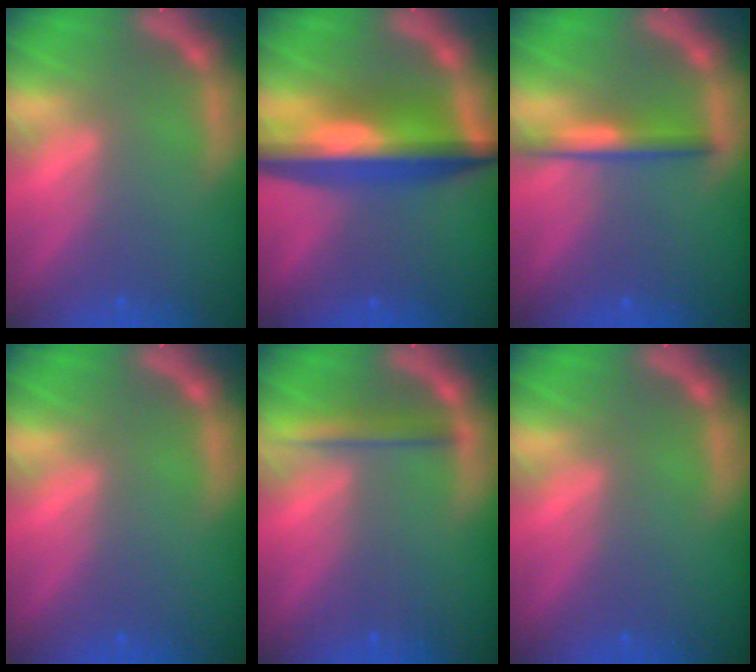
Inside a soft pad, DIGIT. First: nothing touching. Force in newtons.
{"total": 9.1}
{"total": 3.0}
{"total": 0.0}
{"total": 2.5}
{"total": 0.0}